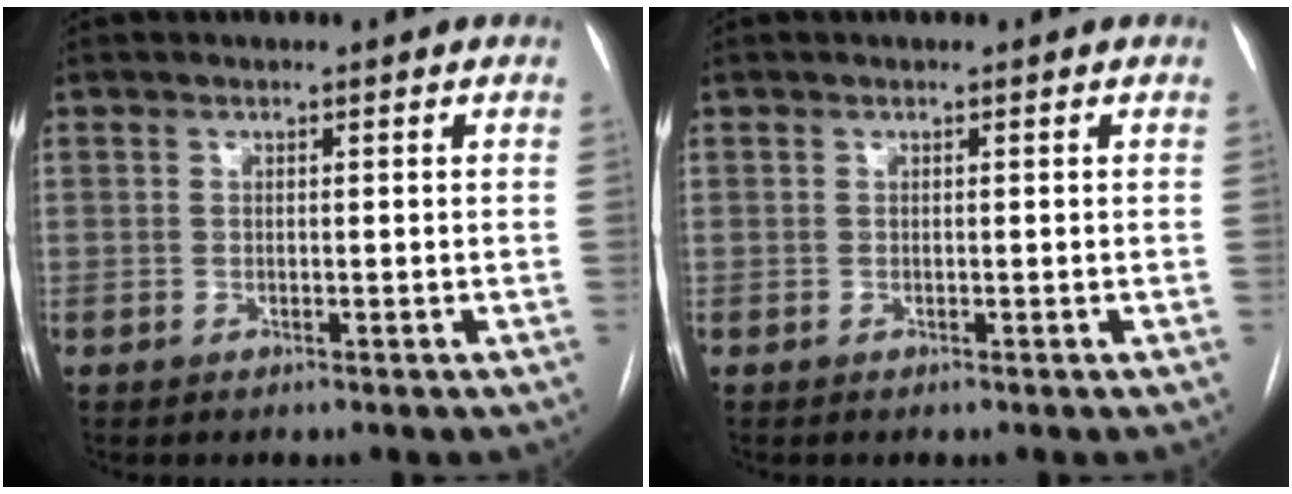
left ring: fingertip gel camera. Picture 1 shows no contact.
{"total": 0.0}